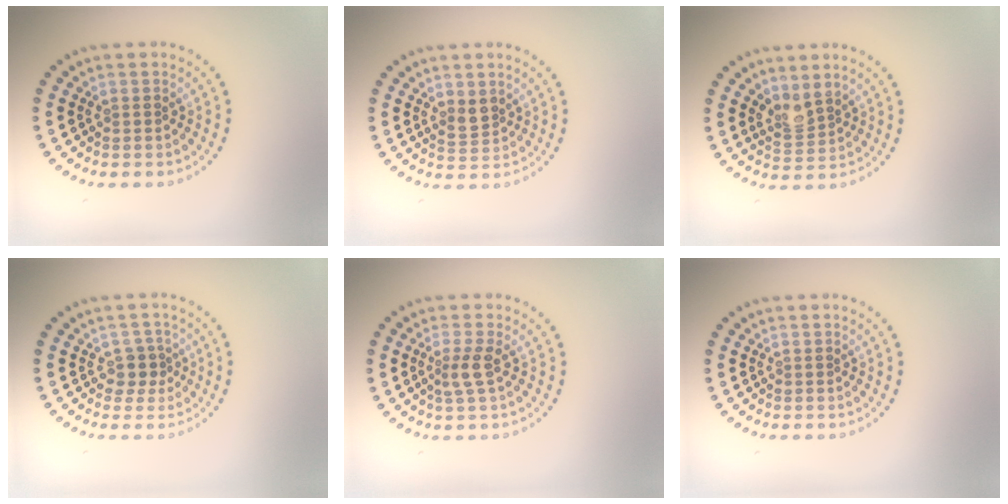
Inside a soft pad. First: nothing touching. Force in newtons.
{"total": 1.6, "press": 1.4, "slide": 0.7}
{"total": 2.2, "press": 1.6, "slide": 1.4}
{"total": 1.8, "press": 1.4, "slide": 1.1}
{"total": 2.0, "press": 1.6, "slide": 1.2}
{"total": 0.0}